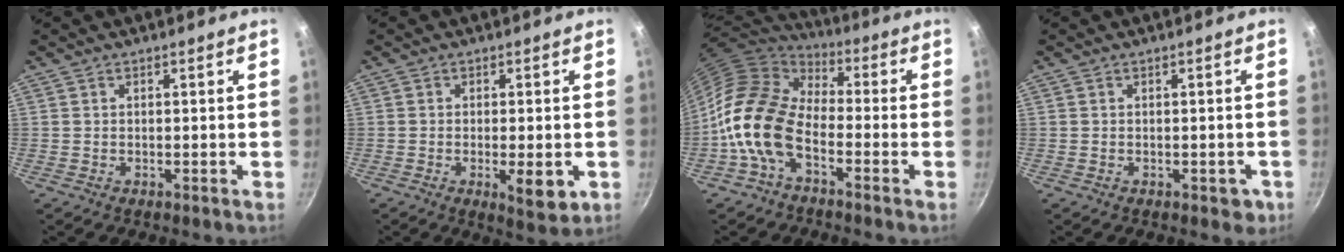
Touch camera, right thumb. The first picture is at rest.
{"total": 6.3, "force": [-1.6, 2.1, 5.7], "torque": [-0.079, -0.005, -0.018]}
{"total": 14.7, "force": [-5.2, 9.0, 10.4], "torque": [-0.175, 0.045, -0.126]}
{"total": 5.4, "force": [-2.3, 3.1, 3.7], "torque": [-0.008, 0.022, -0.019]}